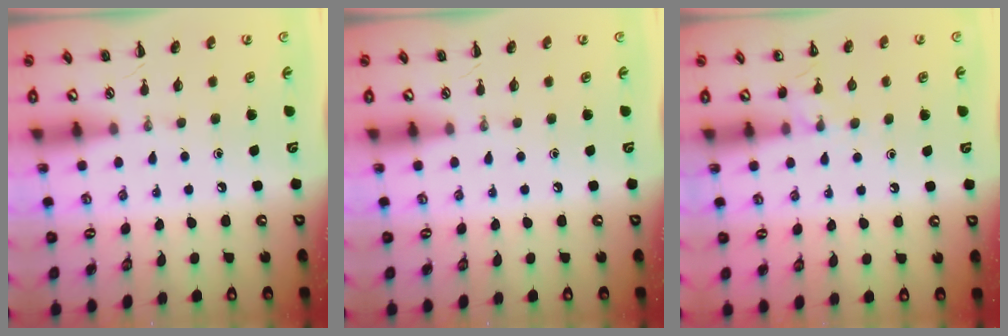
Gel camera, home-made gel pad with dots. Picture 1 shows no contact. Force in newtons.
{"total": 0.0}
{"total": 7.2, "press": 7.0, "slide": 1.6}